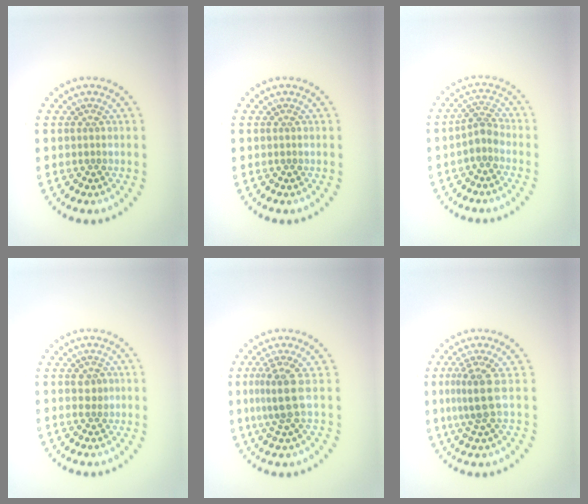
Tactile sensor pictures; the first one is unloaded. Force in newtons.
{"total": 0.0}
{"total": 2.1, "press": 1.6, "slide": 1.4}
{"total": 1.2, "press": 1.0, "slide": 0.5}
{"total": 2.9, "press": 2.1, "slide": 2.0}
{"total": 2.9, "press": 2.1, "slide": 2.0}